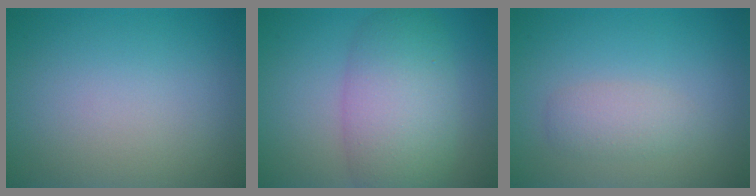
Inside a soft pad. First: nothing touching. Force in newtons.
{"total": 7.0, "press": 7.0, "slide": 0.5}
{"total": 1.8, "press": 1.8, "slide": 0.1}